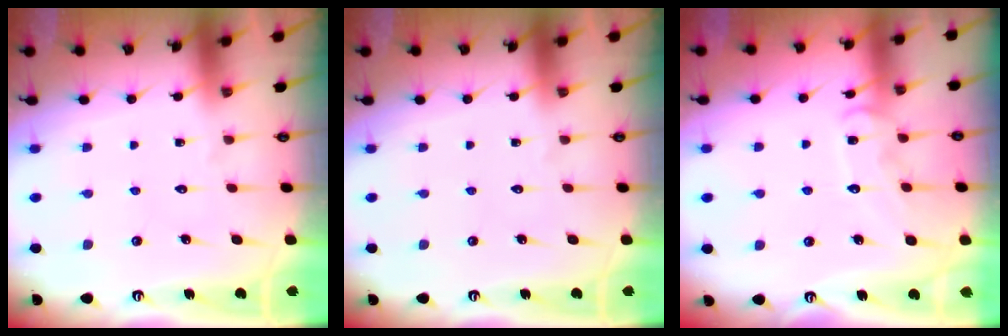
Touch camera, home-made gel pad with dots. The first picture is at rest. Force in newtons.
{"total": 0.0}
{"total": 10.1, "press": 10.1, "slide": 0.7}